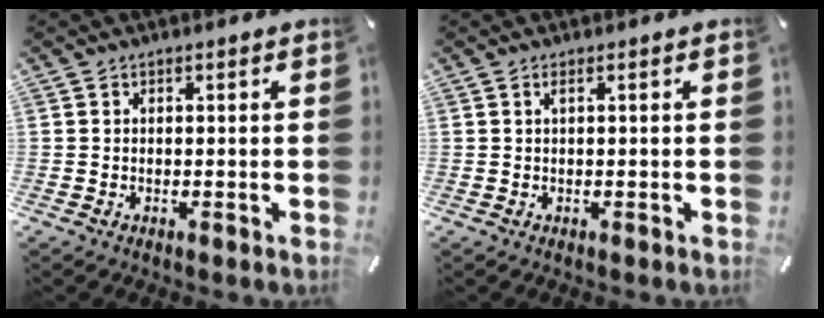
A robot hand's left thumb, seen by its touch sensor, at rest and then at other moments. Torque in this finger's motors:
{"motor_torque": [0.25, 0.17, 0.14, -0.07, 0.00]}